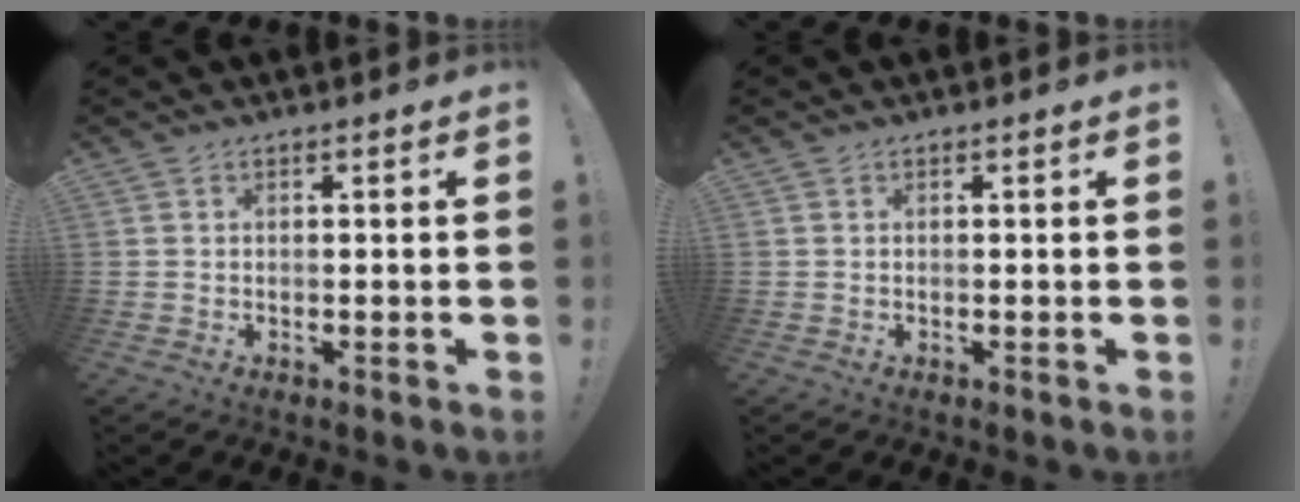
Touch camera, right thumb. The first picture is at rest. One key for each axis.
{"total": 0.0}